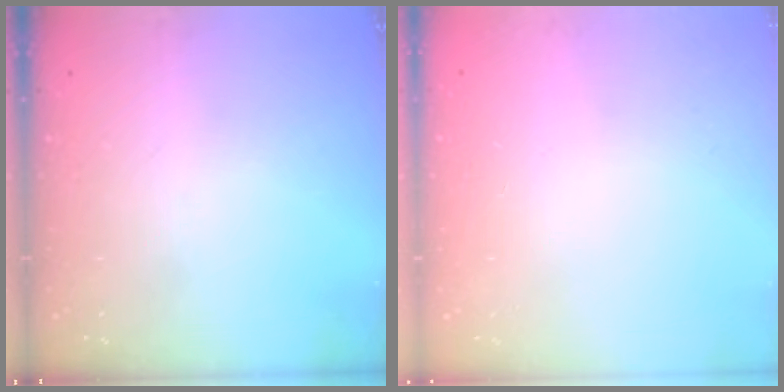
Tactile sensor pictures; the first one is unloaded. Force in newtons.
{"total": 0.0}